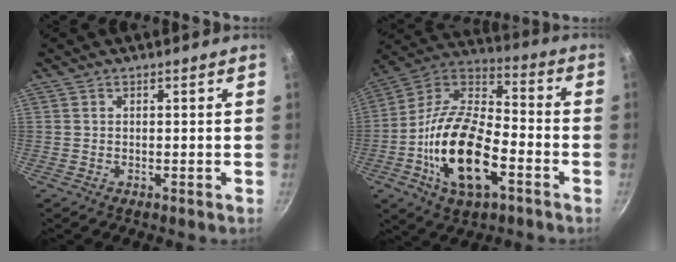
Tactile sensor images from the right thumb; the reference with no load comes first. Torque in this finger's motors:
{"motor_torque": [-0.33, 1.47, 2.08, -0.69, 0.24]}